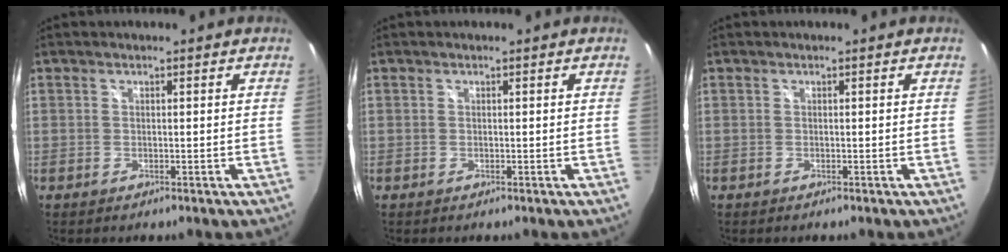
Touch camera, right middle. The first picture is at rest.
{"total": 0.0}
{"total": 0.0}